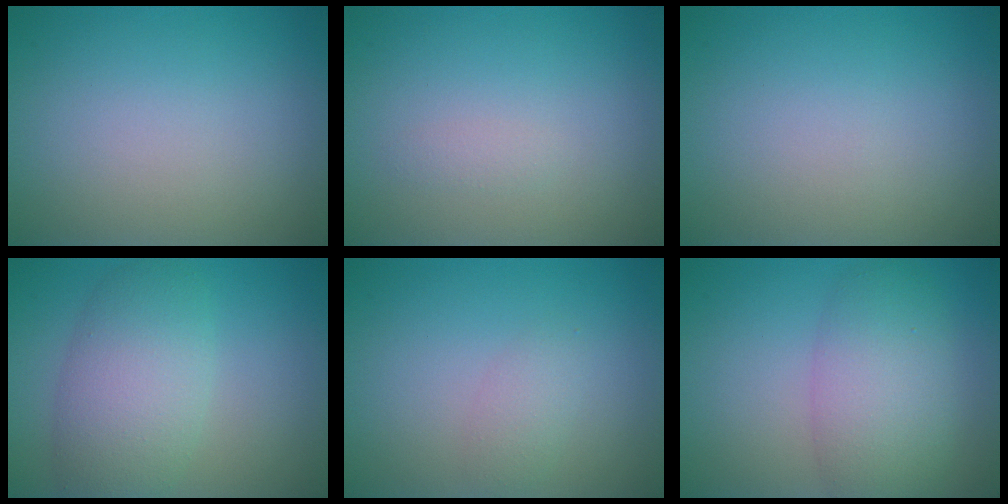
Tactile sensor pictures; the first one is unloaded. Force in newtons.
{"total": 0.6, "press": 0.6, "slide": 0.0}
{"total": 0.0}
{"total": 5.9, "press": 5.9, "slide": 0.2}
{"total": 1.5, "press": 1.5, "slide": 0.1}
{"total": 5.7, "press": 5.7, "slide": 0.3}